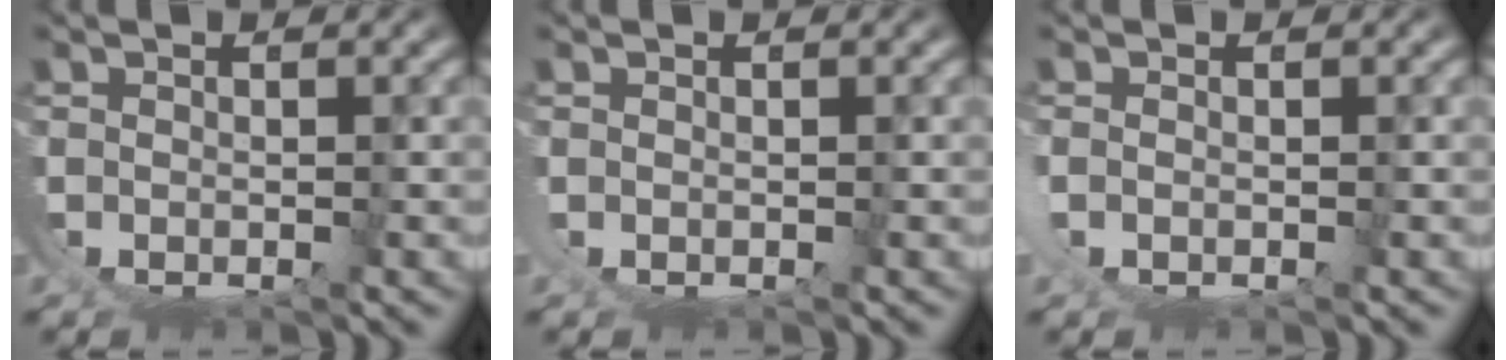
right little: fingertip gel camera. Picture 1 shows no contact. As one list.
[{"total": 0.0}, {"total": 0.7, "force": [0.0, -0.4, 0.6], "torque": [-0.027, -0.008, 0.005]}]